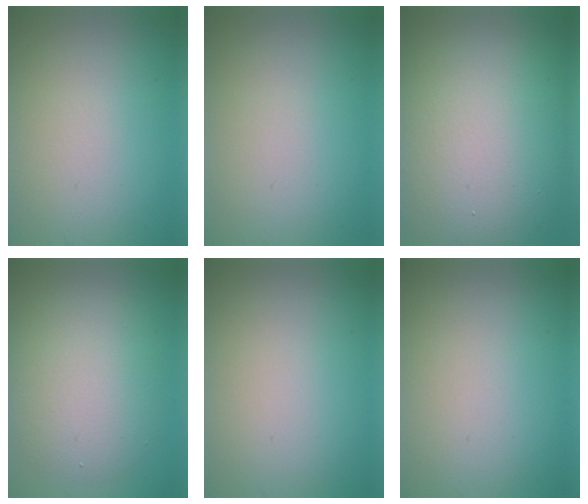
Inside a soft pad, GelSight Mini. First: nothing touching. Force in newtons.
{"total": 0.0}
{"total": 15.2, "press": 15.2, "slide": 0.6}
{"total": 6.2, "press": 6.2, "slide": 0.3}
{"total": 0.0}
{"total": 0.0}